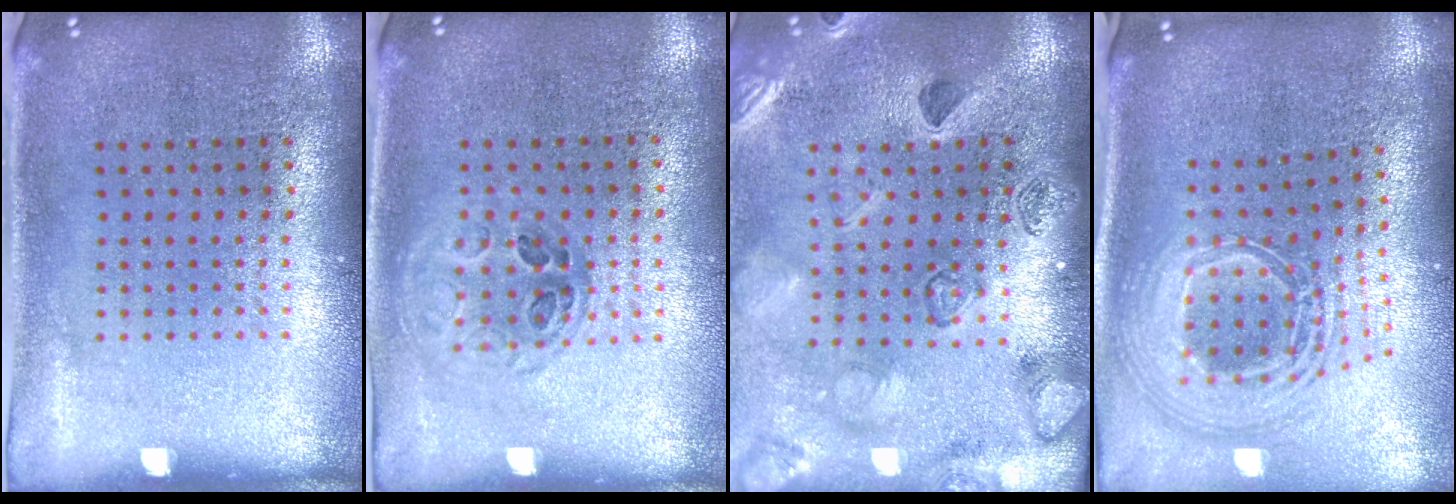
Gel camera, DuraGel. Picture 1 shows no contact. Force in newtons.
{"total": 0.9, "press": 0.9, "slide": 0.2}
{"total": 2.3, "press": 2.3, "slide": 0.2}
{"total": 2.7, "press": 1.8, "slide": 2.0}